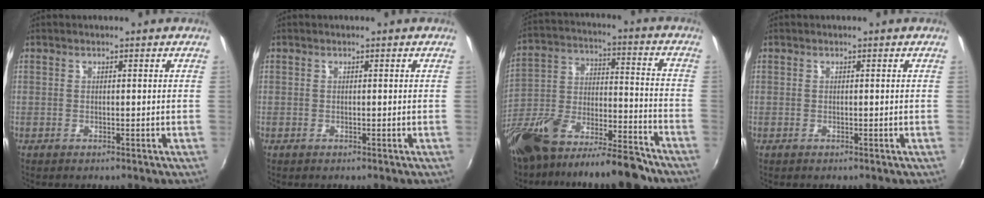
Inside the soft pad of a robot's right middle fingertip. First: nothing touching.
{"total": 0.0}
{"total": 17.9, "force": [-12.7, 6.5, 10.9], "torque": [-0.221, -0.006, -0.215]}
{"total": 0.0}